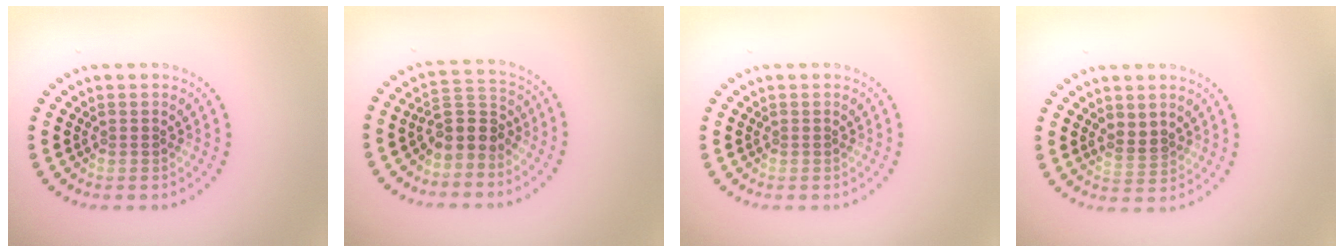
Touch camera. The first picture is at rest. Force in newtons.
{"total": 3.4, "press": 3.0, "slide": 1.6}
{"total": 0.0}
{"total": 1.9, "press": 1.8, "slide": 0.6}